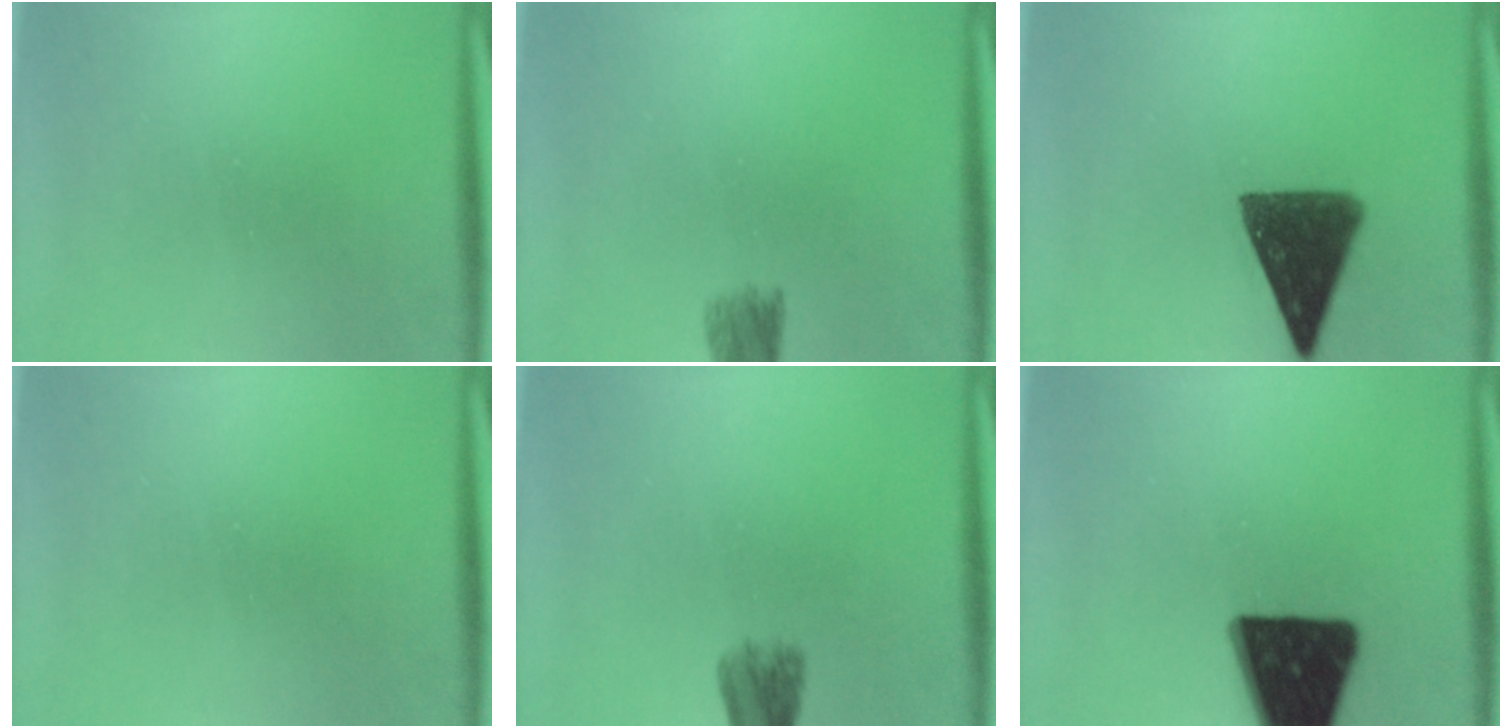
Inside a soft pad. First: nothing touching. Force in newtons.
{"total": 4.1}
{"total": 12.8}
{"total": 0.0}
{"total": 3.5}
{"total": 18.5}